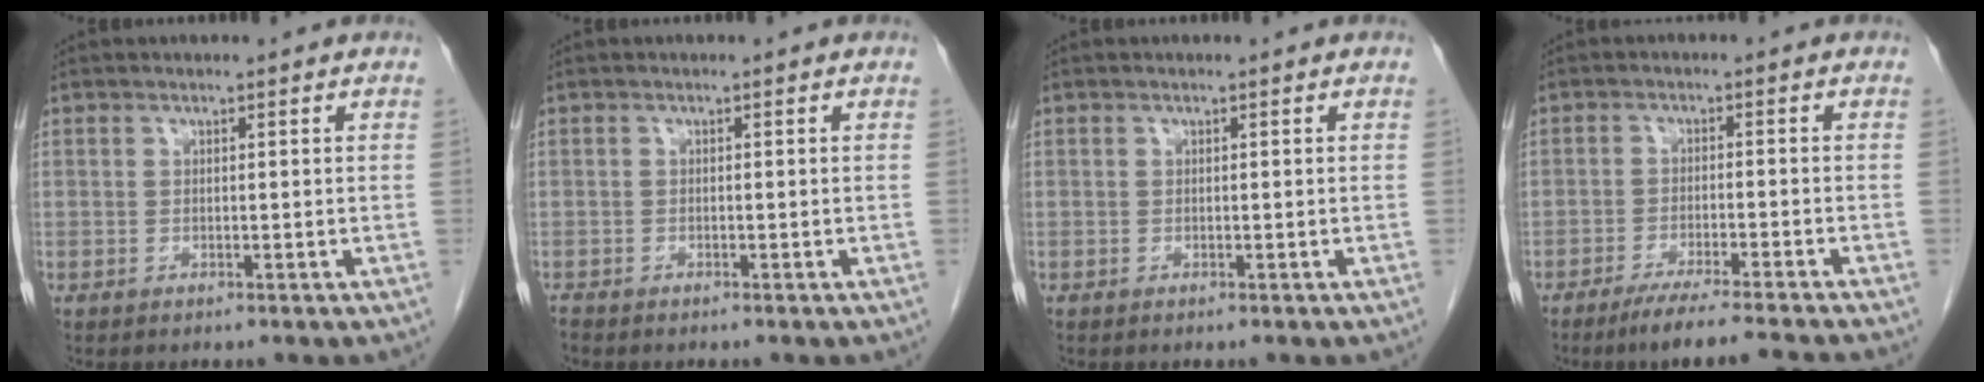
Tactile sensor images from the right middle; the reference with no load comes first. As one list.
[{"total": 0.6, "force": [-0.6, 0.1, 0.0], "torque": [-0.005, -0.002, -0.011]}, {"total": 0.0}, {"total": 9.0, "force": [-7.8, -1.2, 4.3], "torque": [-0.048, -0.023, -0.123]}]